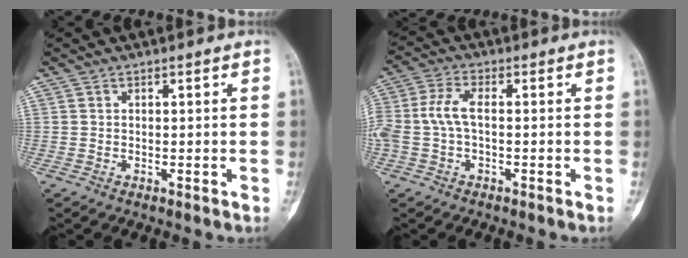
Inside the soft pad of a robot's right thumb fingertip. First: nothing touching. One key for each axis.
{"total": 7.2, "fx": -0.4, "fy": 3.6, "fz": 6.3, "tx": -0.159, "ty": 0.020, "tz": -0.010}